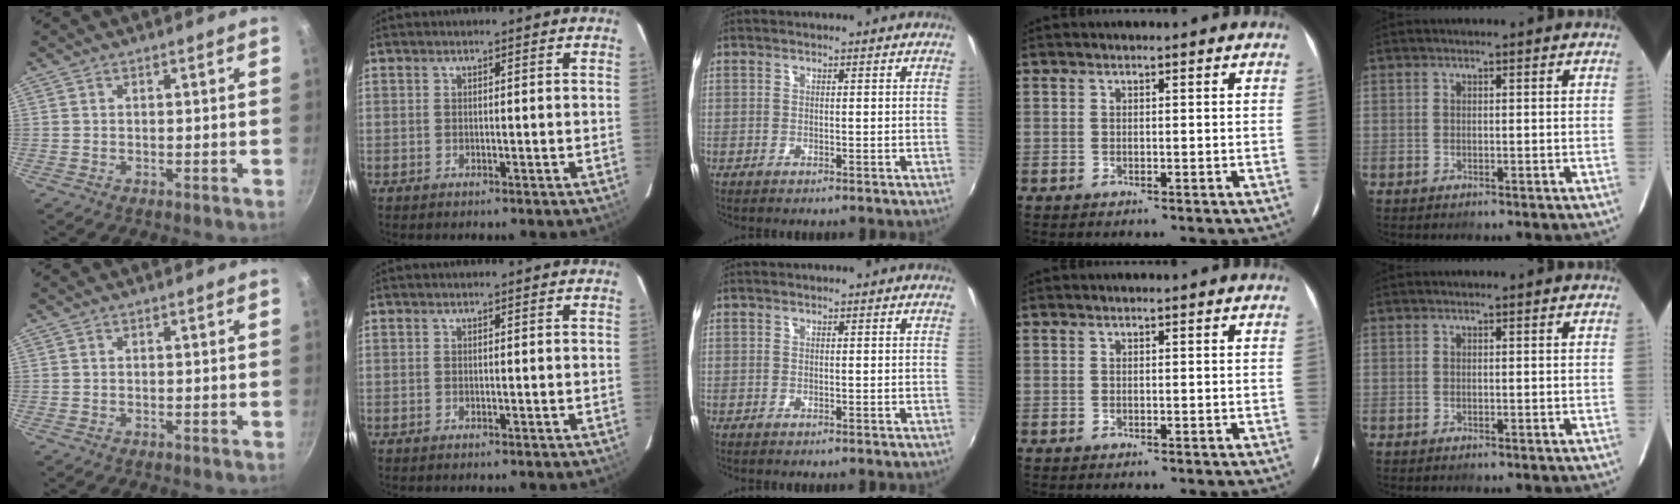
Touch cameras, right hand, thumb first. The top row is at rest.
{}